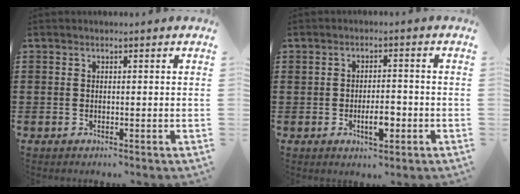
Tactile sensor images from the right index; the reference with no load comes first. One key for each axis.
{"total": 4.4, "fx": -1.3, "fy": 1.7, "fz": 3.8, "tx": -0.065, "ty": 0.007, "tz": -0.022}